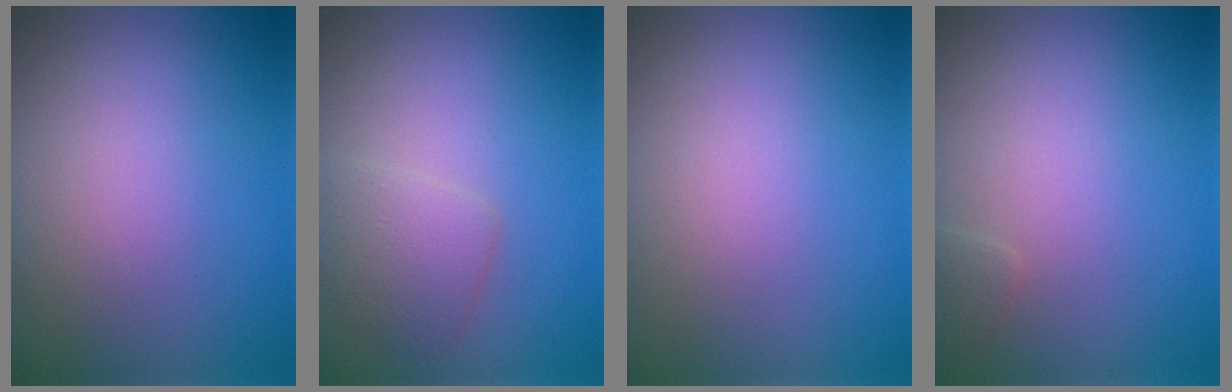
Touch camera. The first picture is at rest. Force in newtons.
{"total": 2.5, "press": 2.5, "slide": 0.2}
{"total": 0.0}
{"total": 0.7, "press": 0.7, "slide": 0.0}